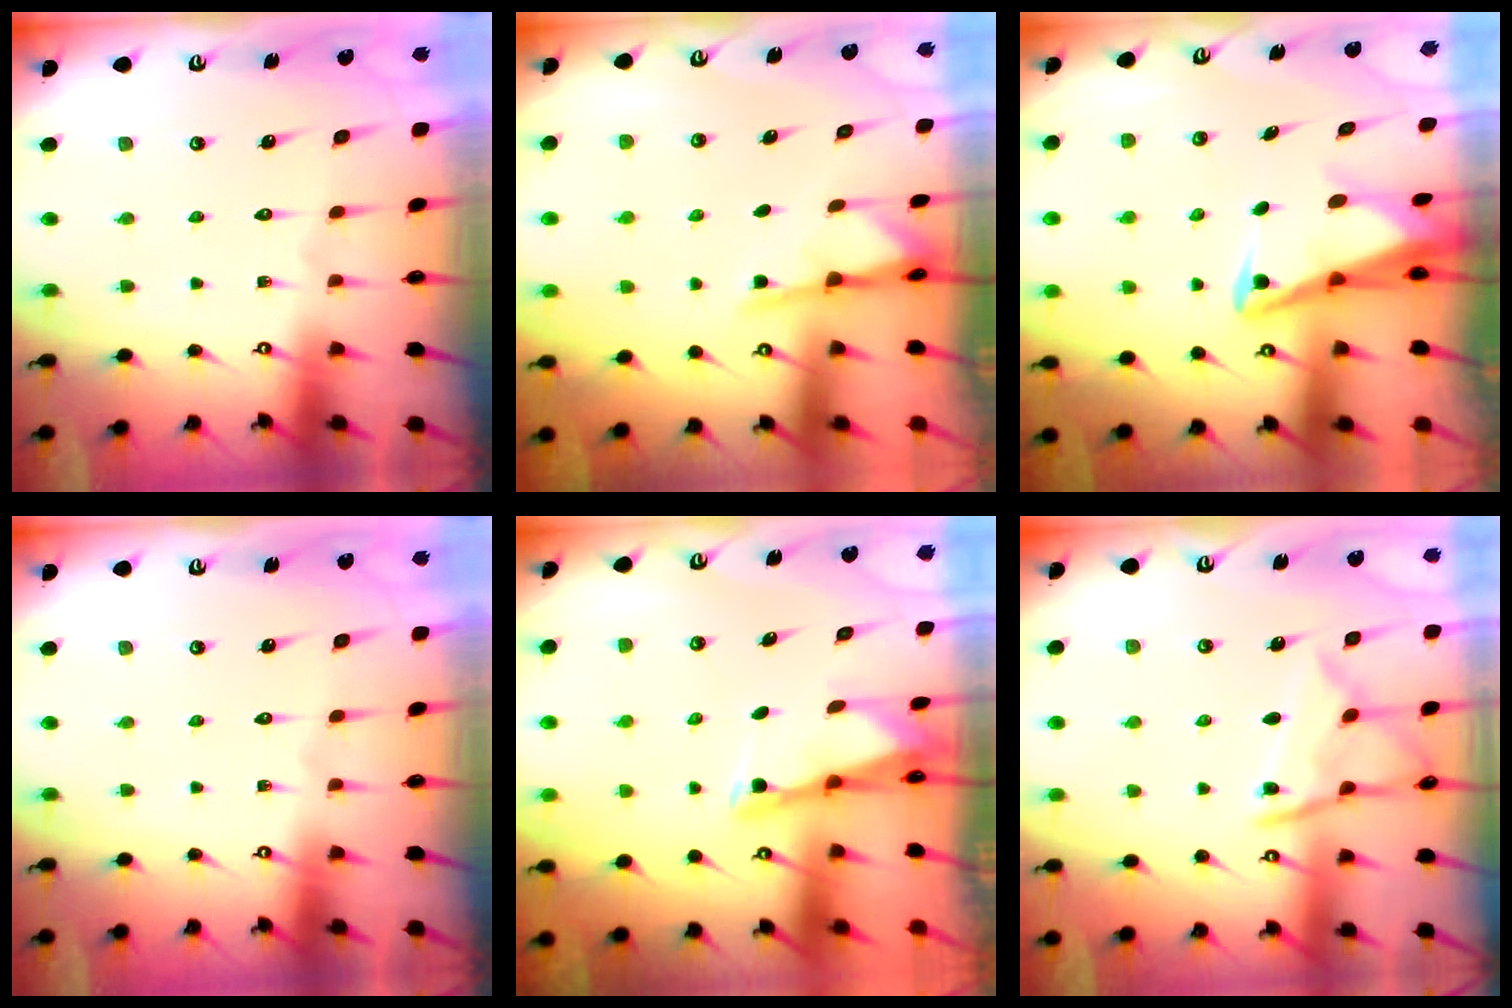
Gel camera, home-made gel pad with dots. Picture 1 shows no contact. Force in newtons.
{"total": 2.6, "press": 2.6, "slide": 0.4}
{"total": 4.9, "press": 4.8, "slide": 1.1}
{"total": 0.0}
{"total": 2.8, "press": 2.8, "slide": 0.1}
{"total": 11.6, "press": 11.5, "slide": 1.1}